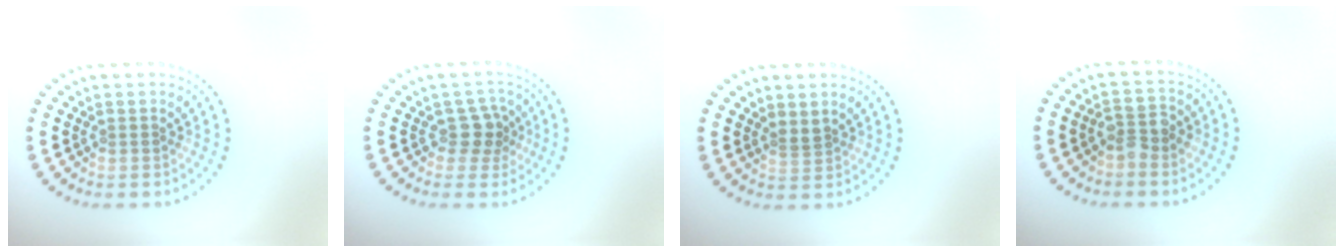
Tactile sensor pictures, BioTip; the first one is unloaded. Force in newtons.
{"total": 2.3, "press": 2.0, "slide": 1.2}
{"total": 0.9, "press": 0.7, "slide": 0.7}
{"total": 2.3, "press": 2.2, "slide": 0.6}